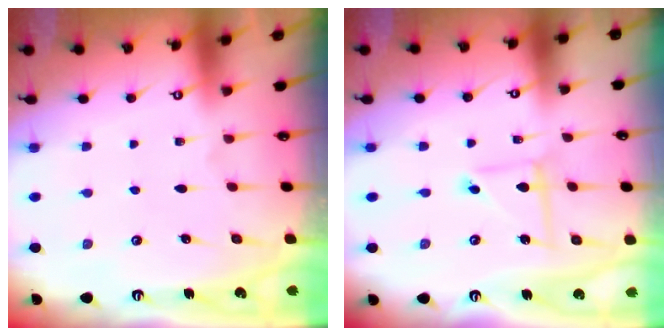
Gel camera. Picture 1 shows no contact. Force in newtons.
{"total": 3.9, "press": 3.9, "slide": 0.3}